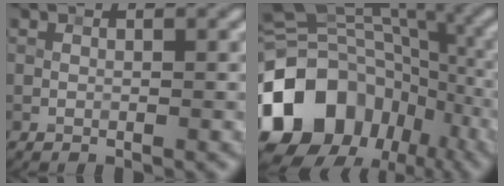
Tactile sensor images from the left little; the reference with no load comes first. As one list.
[{"total": 18.7, "force": [-8.5, 14.3, 8.4], "torque": [-0.203, 0.002, -0.140]}]